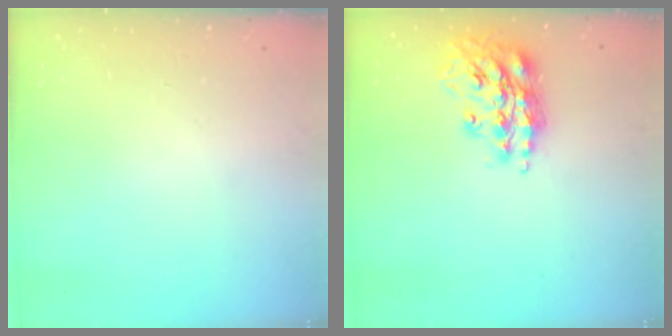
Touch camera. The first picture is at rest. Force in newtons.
{"total": 16.1, "press": 16.0, "slide": 1.6}